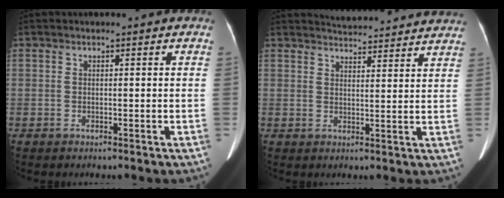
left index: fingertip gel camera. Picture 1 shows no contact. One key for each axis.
{"total": 13.4, "fx": 12.9, "fy": 1.6, "fz": 3.2, "tx": -0.037, "ty": 0.013, "tz": 0.151}